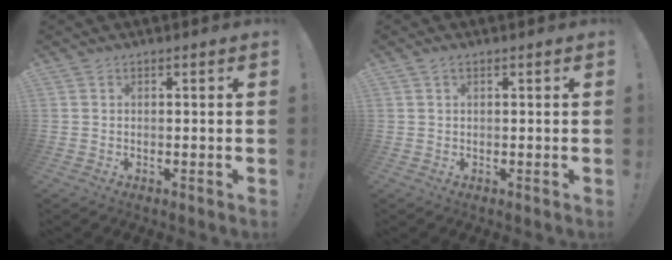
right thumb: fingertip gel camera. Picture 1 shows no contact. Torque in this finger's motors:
{"motor_torque": [-0.05, 0.05, 0.08, -0.09, 0.00]}